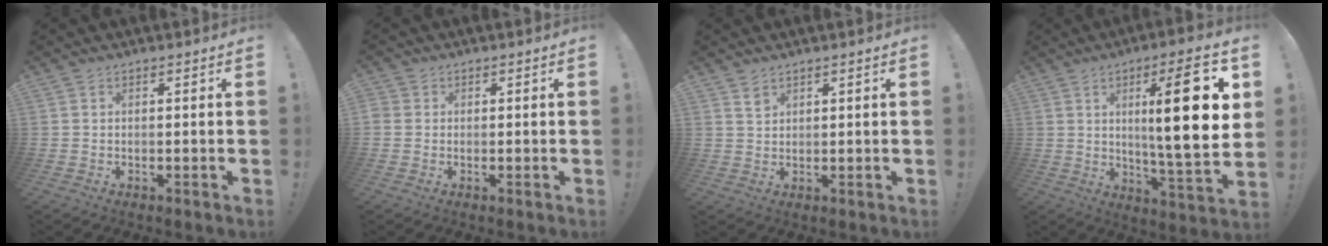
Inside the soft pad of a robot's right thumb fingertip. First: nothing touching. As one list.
[{"total": 2.0, "force": [0.5, 1.8, 0.6], "torque": [-0.015, 0.004, 0.011]}, {"total": 2.5, "force": [1.9, 1.5, 0.7], "torque": [0.008, -0.017, 0.032]}, {"total": 20.7, "force": [5.1, 3.2, 19.8], "torque": [-0.290, -0.020, 0.062]}]